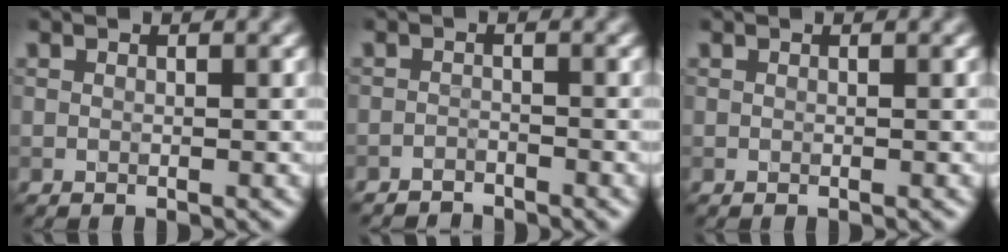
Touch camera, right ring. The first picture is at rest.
{"total": 1.7, "force": [-1.7, 0.3, 0.1], "torque": [0.004, 0.001, -0.032]}
{"total": 0.0}